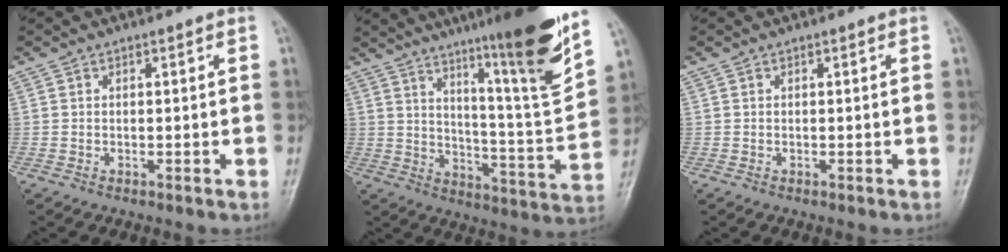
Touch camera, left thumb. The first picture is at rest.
{"total": 20.3, "force": [12.9, 1.1, 15.6], "torque": [-0.202, -0.074, 0.199]}
{"total": 0.0}